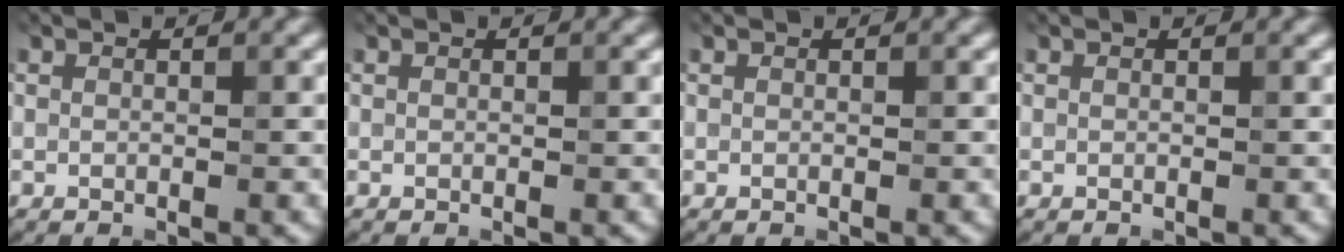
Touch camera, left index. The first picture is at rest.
{"total": 0.0}
{"total": 0.0}
{"total": 0.0}